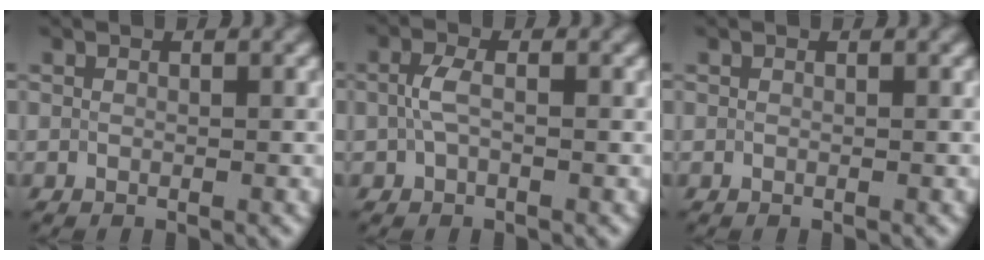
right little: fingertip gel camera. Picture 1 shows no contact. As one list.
[{"total": 2.1, "force": [0.1, 1.2, 1.8], "torque": [-0.046, 0.005, -0.001]}, {"total": 0.0}]